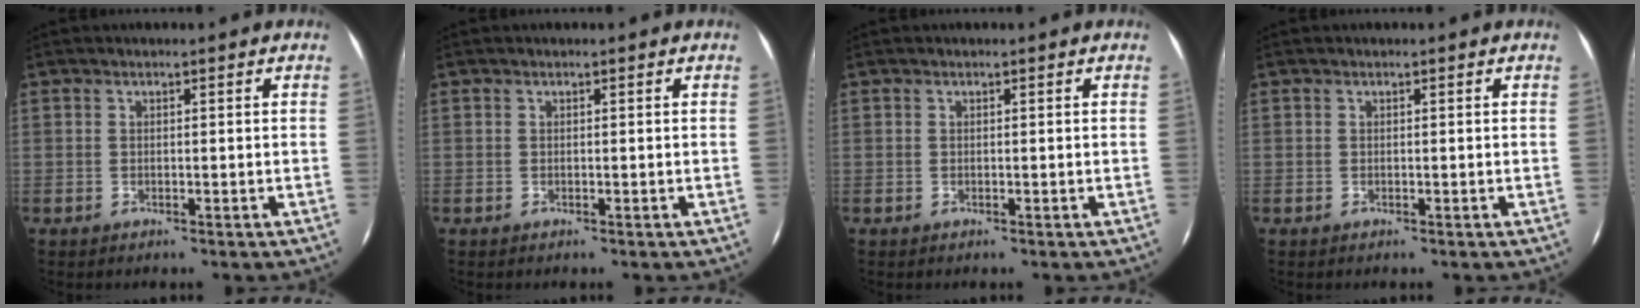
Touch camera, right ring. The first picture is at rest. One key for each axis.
{"total": 0.0}
{"total": 0.0}
{"total": 0.0}